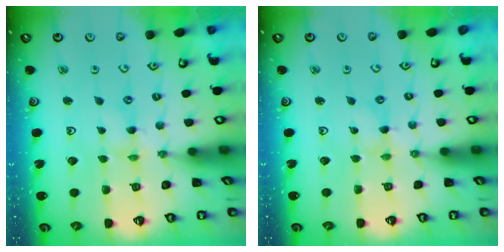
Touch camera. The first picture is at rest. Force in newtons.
{"total": 0.0}